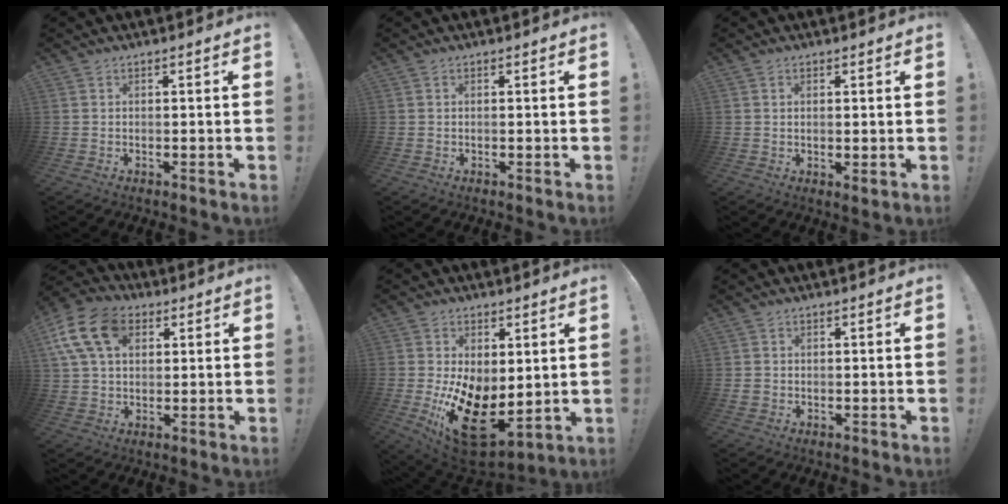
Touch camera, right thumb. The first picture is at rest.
{"total": 0.0}
{"total": 1.7, "force": [0.7, 0.5, 1.4], "torque": [-0.016, -0.003, 0.012]}
{"total": 15.8, "force": [6.0, 10.9, 9.7], "torque": [-0.173, -0.018, 0.115]}
{"total": 16.6, "force": [-2.5, 10.2, 12.9], "torque": [-0.212, -0.007, -0.023]}
{"total": 1.2, "force": [-0.1, 1.2, 0.3], "torque": [-0.014, 0.007, 0.000]}